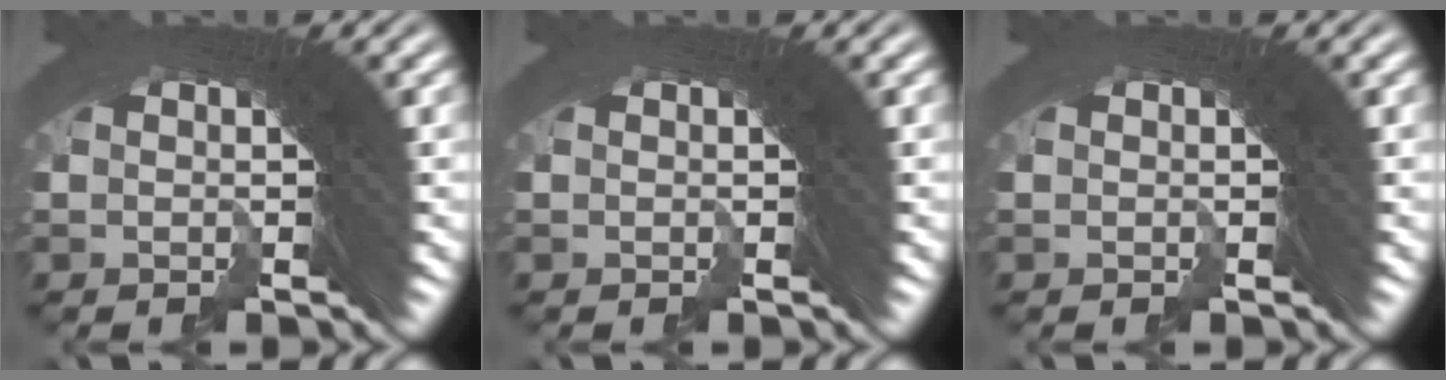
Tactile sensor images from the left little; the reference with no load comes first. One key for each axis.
{"total": 0.0}
{"total": 0.0}